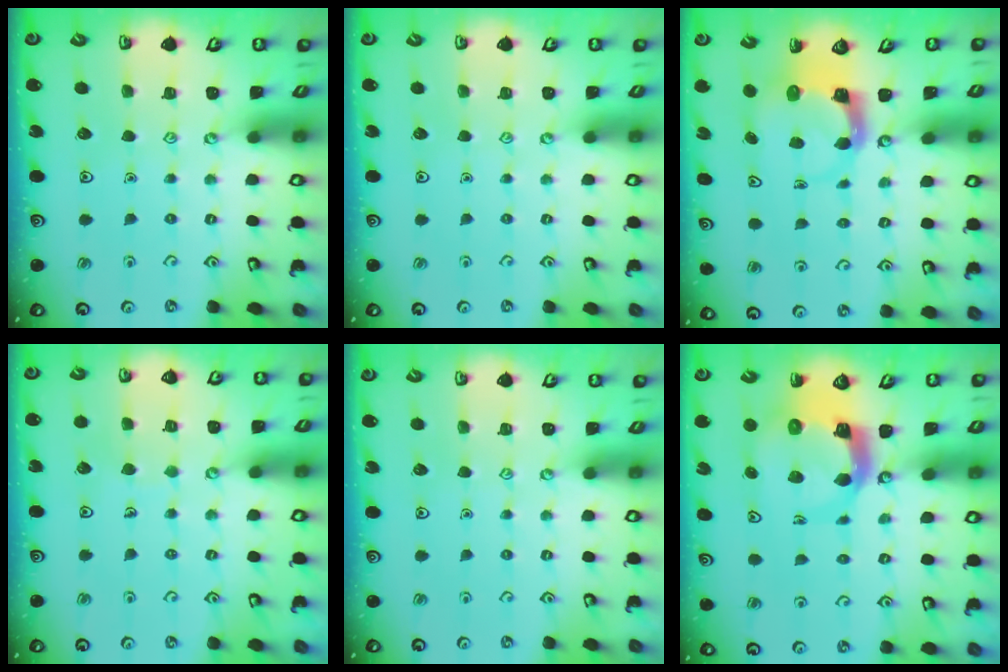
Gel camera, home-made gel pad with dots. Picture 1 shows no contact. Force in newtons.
{"total": 0.0}
{"total": 3.7, "press": 3.6, "slide": 0.6}
{"total": 3.4, "press": 3.4, "slide": 0.2}
{"total": 0.0}
{"total": 7.1, "press": 7.1, "slide": 1.0}